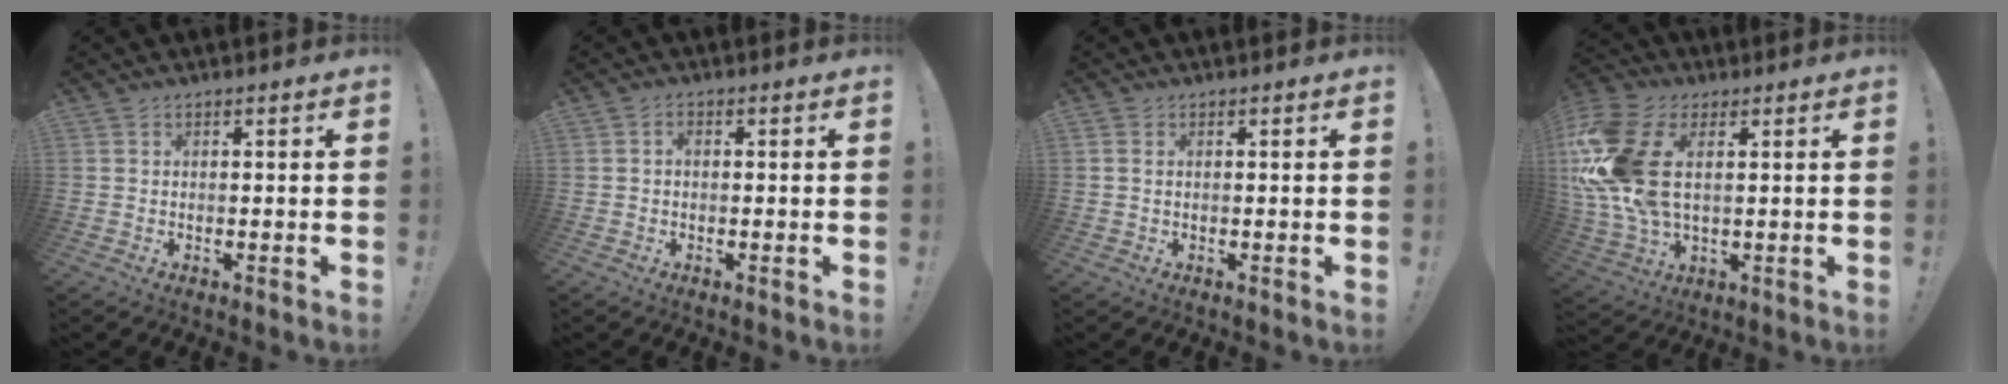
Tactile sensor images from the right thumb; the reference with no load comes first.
{"total": 1.2, "force": [-0.6, 0.8, 0.7], "torque": [-0.016, 0.007, -0.010]}
{"total": 0.9, "force": [0.4, 0.5, 0.6], "torque": [-0.013, 0.002, 0.007]}
{"total": 20.4, "force": [4.1, 12.6, 15.5], "torque": [-0.317, -0.010, 0.076]}